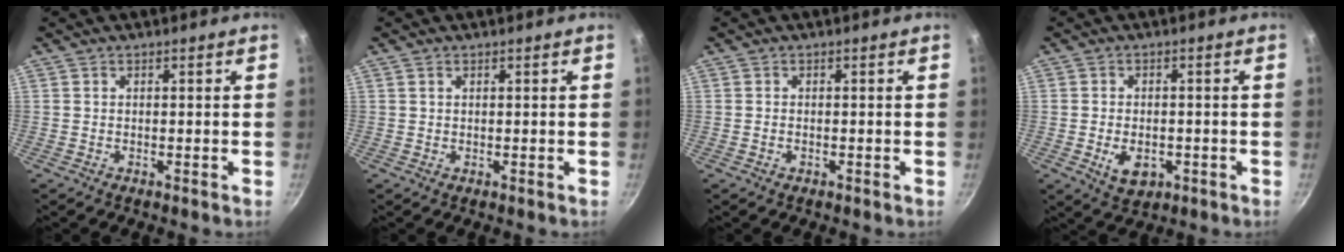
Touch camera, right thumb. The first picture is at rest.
{"total": 0.6, "force": [0.3, 0.3, 0.3], "torque": [-0.004, -0.001, 0.006]}
{"total": 0.7, "force": [-0.2, 0.5, 0.4], "torque": [-0.011, 0.005, -0.003]}
{"total": 5.5, "force": [-1.7, 3.6, 3.8], "torque": [-0.054, 0.001, -0.019]}